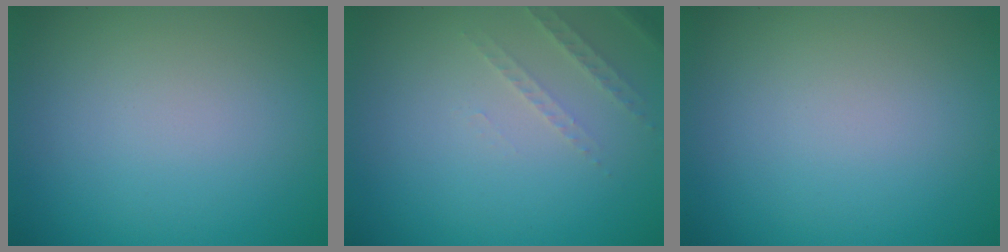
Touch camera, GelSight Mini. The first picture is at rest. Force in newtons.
{"total": 1.5, "press": 1.4, "slide": 0.4}
{"total": 0.0}